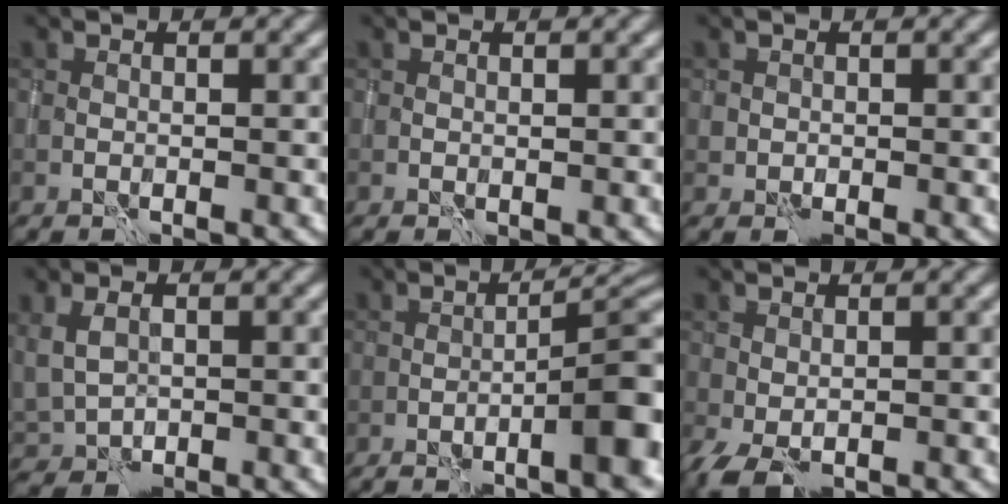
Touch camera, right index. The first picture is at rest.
{"total": 0.6, "force": [0.0, 0.5, 0.4], "torque": [-0.003, -0.003, 0.003]}
{"total": 0.8, "force": [-0.2, 0.7, 0.1], "torque": [0.002, -0.001, -0.005]}
{"total": 3.6, "force": [0.3, 2.8, 2.2], "torque": [-0.049, -0.009, 0.016]}
{"total": 10.3, "force": [-4.4, 2.2, 9.1], "torque": [-0.099, 0.019, -0.058]}
{"total": 2.0, "force": [-1.1, 1.0, 1.2], "torque": [-0.023, -0.006, -0.018]}